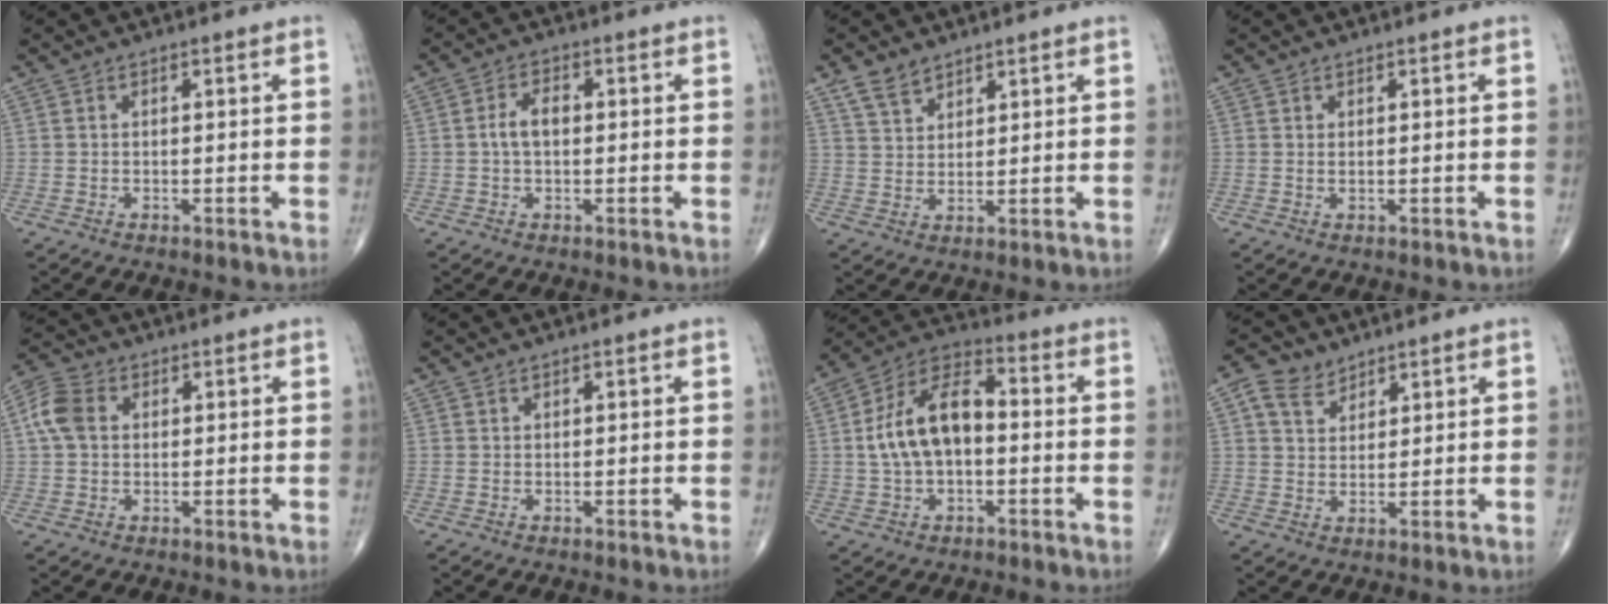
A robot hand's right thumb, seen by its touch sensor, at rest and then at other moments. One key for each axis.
{"total": 3.9, "fx": 0.0, "fy": 2.2, "fz": 3.2, "tx": -0.060, "ty": 0.013, "tz": -0.005}
{"total": 4.5, "fx": 3.3, "fy": 2.5, "fz": 1.7, "tx": -0.020, "ty": -0.016, "tz": 0.069}
{"total": 0.5, "fx": 0.2, "fy": 0.2, "fz": 0.5, "tx": -0.009, "ty": 0.000, "tz": 0.005}
{"total": 6.0, "fx": 1.0, "fy": 4.3, "fz": 4.0, "tx": -0.088, "ty": 0.017, "tz": 0.015}
{"total": 0.0}
{"total": 13.1, "fx": -0.2, "fy": 7.4, "fz": 10.8, "tx": -0.192, "ty": 0.040, "tz": -0.014}
{"total": 5.0, "fx": 3.1, "fy": 3.4, "fz": 1.9, "tx": -0.021, "ty": -0.010, "tz": 0.060}